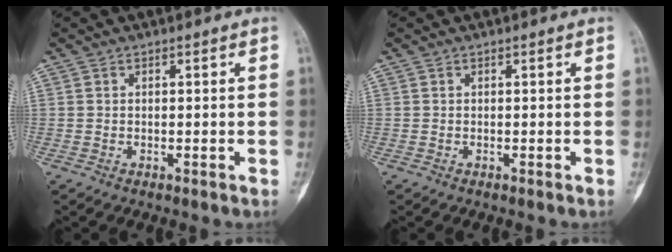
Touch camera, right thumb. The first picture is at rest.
{"total": 0.0}